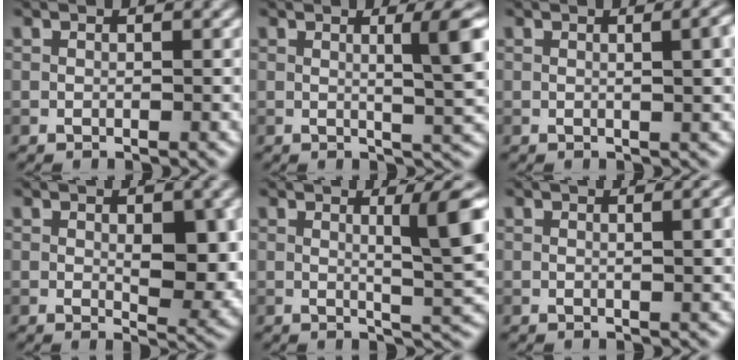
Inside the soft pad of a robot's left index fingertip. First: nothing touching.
{"total": 5.0, "force": [1.0, 0.9, 4.8], "torque": [-0.061, 0.006, 0.014]}
{"total": 3.9, "force": [0.7, 1.4, 3.5], "torque": [-0.027, 0.014, 0.004]}
{"total": 5.3, "force": [0.5, 2.5, 4.7], "torque": [-0.065, -0.008, 0.013]}
{"total": 5.7, "force": [1.2, 0.8, 5.6], "torque": [-0.077, -0.001, 0.020]}
{"total": 3.1, "force": [0.6, 1.0, 2.8], "torque": [-0.026, 0.008, 0.007]}